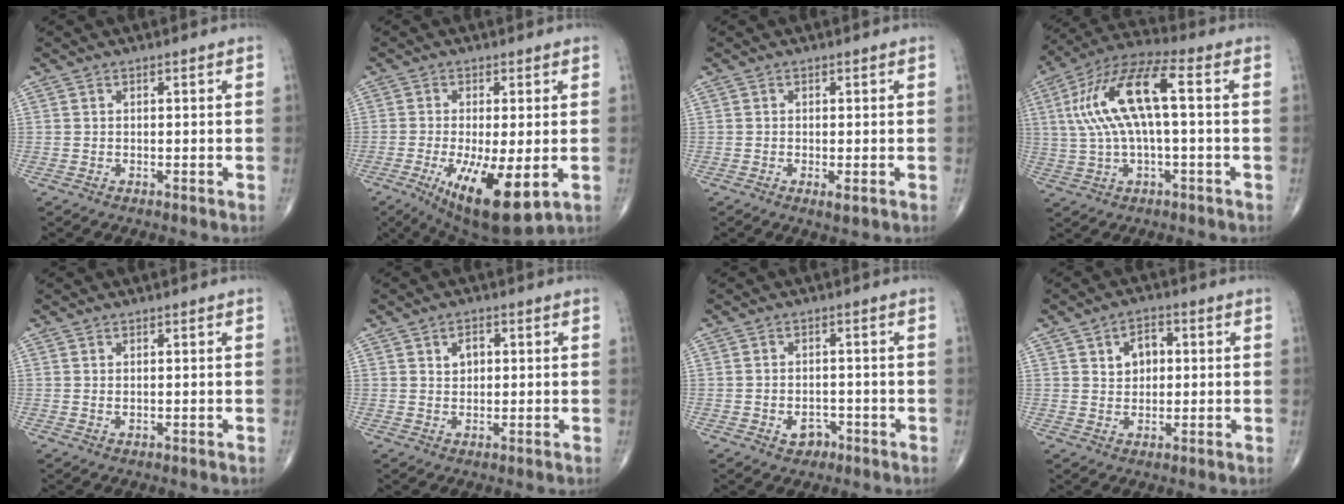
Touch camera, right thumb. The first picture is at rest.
{"total": 13.5, "force": [-4.1, 4.1, 12.2], "torque": [-0.206, -0.025, -0.052]}
{"total": 1.6, "force": [-0.5, 0.4, 1.4], "torque": [-0.026, -0.006, -0.010]}
{"total": 15.4, "force": [2.0, 4.9, 14.4], "torque": [-0.306, 0.040, 0.034]}
{"total": 0.6, "force": [0.2, 0.3, 0.5], "torque": [-0.010, 0.002, 0.006]}
{"total": 3.0, "force": [1.0, 2.1, 1.9], "torque": [-0.021, 0.000, 0.016]}
{"total": 3.2, "force": [-1.4, 2.4, 1.5], "torque": [-0.006, 0.011, -0.017]}
{"total": 5.4, "force": [1.4, 3.9, 3.5], "torque": [-0.033, 0.003, 0.020]}